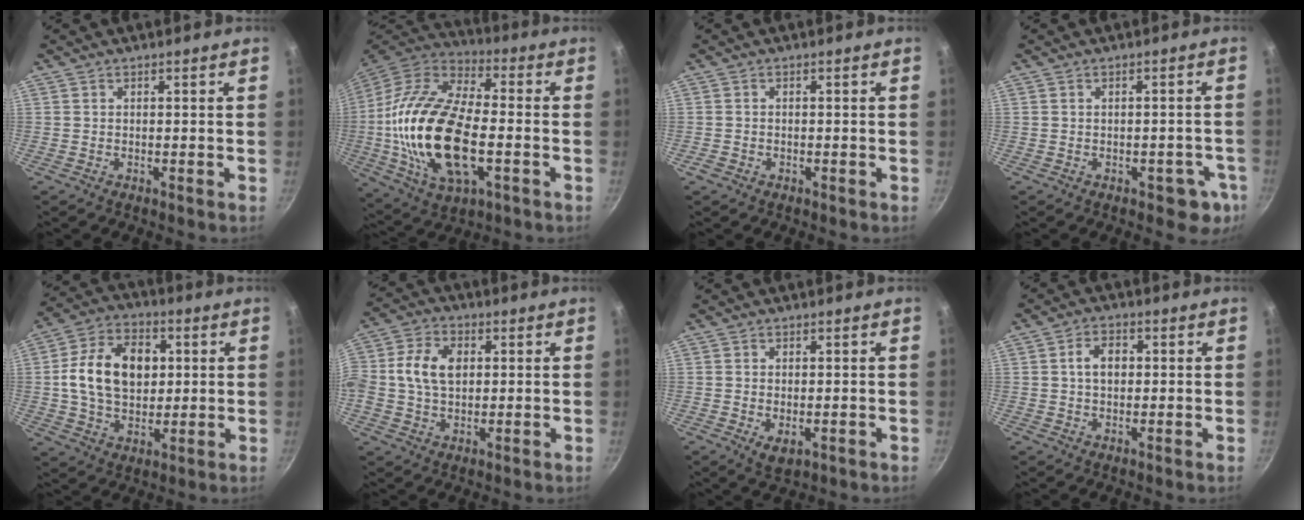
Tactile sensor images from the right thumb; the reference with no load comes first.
{"total": 25.5, "force": [-3.4, 13.0, 21.6], "torque": [-0.425, 0.021, -0.065]}
{"total": 1.1, "force": [-0.6, 0.9, 0.4], "torque": [-0.010, 0.001, -0.008]}
{"total": 5.2, "force": [-2.1, 3.2, 3.6], "torque": [-0.010, 0.019, -0.013]}
{"total": 16.0, "force": [2.2, 11.3, 11.1], "torque": [-0.167, 0.011, 0.030]}
{"total": 9.9, "force": [1.3, 6.9, 7.0], "torque": [-0.120, 0.015, 0.011]}
{"total": 3.3, "force": [-0.5, 2.0, 2.6], "torque": [-0.043, -0.013, -0.002]}
{"total": 4.9, "force": [0.6, 3.4, 3.4], "torque": [-0.043, 0.010, 0.005]}